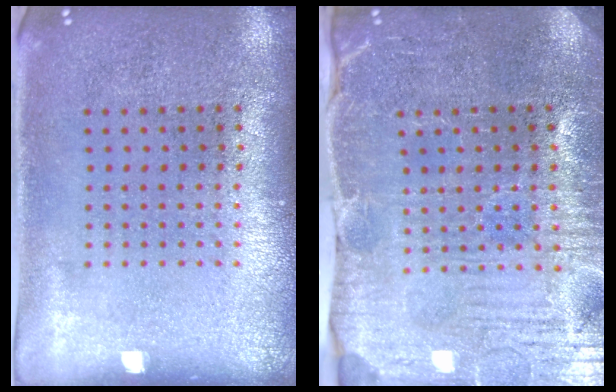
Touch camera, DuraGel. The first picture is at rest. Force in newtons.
{"total": 3.9, "press": 3.9, "slide": 0.4}